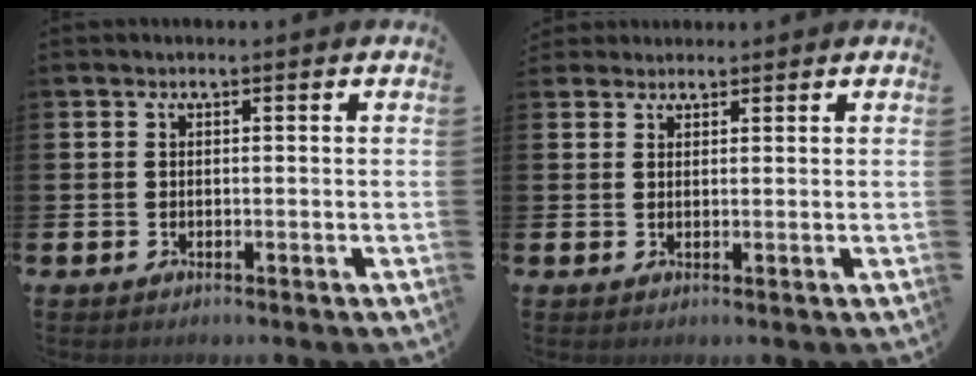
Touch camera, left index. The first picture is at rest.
{"total": 1.8, "force": [1.6, 0.7, -0.1], "torque": [0.009, -0.002, 0.029]}